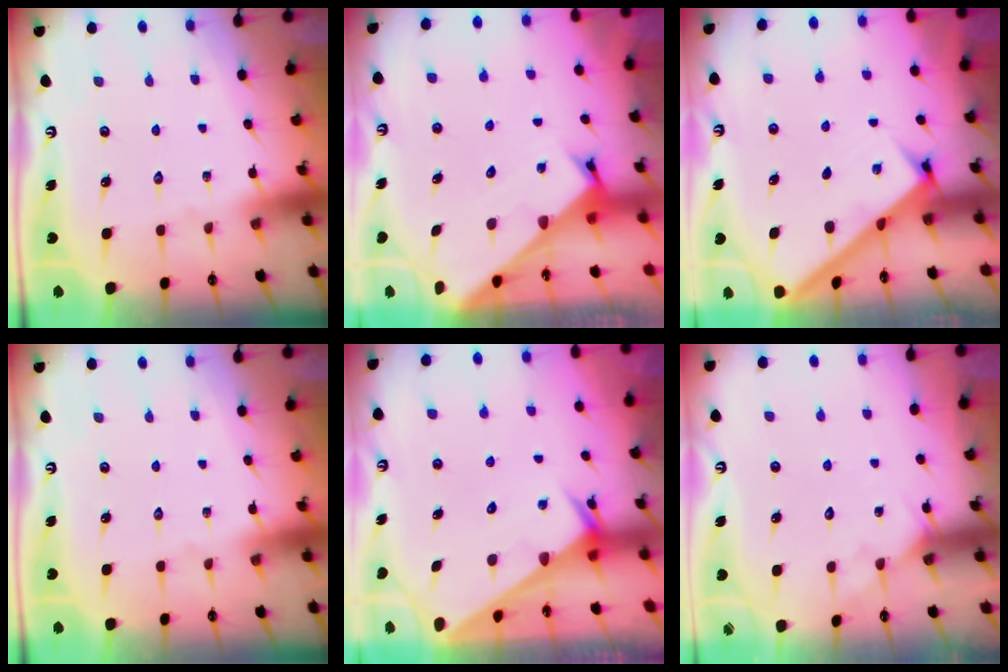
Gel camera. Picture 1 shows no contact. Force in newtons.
{"total": 2.6, "press": 2.6, "slide": 0.2}
{"total": 2.7, "press": 2.7, "slide": 0.3}
{"total": 0.0}
{"total": 2.6, "press": 2.6, "slide": 0.1}
{"total": 3.8, "press": 3.8, "slide": 0.4}